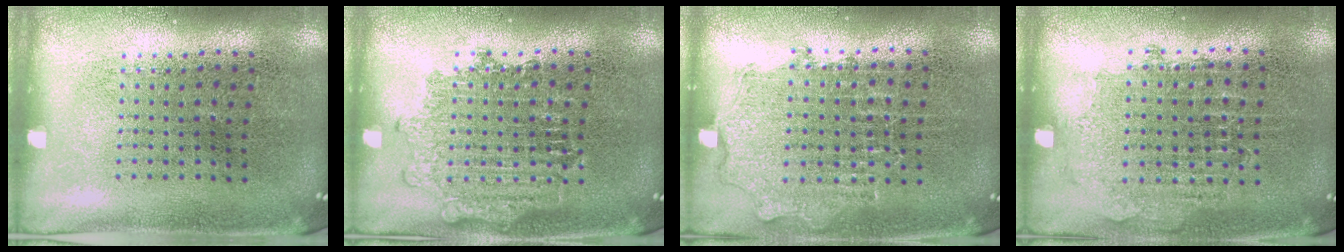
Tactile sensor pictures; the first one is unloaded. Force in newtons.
{"total": 2.2, "press": 2.2, "slide": 0.5}
{"total": 0.8, "press": 0.8, "slide": 0.3}
{"total": 0.8, "press": 0.7, "slide": 0.2}